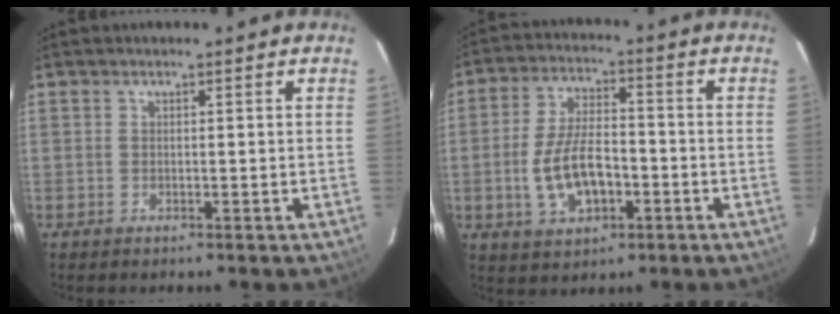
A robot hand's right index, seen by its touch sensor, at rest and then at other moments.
{"total": 10.9, "force": [-3.1, 5.2, 9.1], "torque": [-0.184, 0.004, -0.046]}